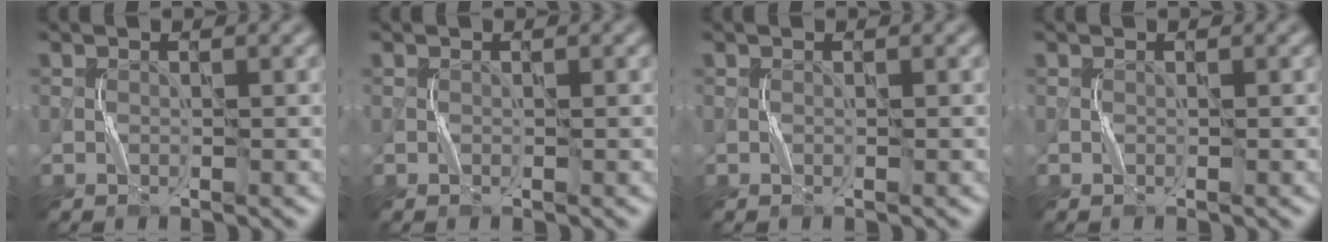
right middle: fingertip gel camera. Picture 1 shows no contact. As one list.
[{"total": 0.0}, {"total": 0.0}, {"total": 0.0}]